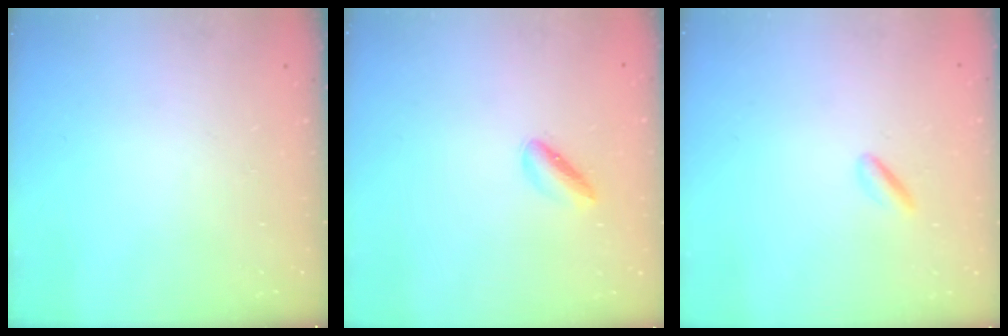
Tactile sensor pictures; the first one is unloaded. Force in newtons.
{"total": 2.1, "press": 2.1, "slide": 0.3}
{"total": 1.4, "press": 1.2, "slide": 0.8}